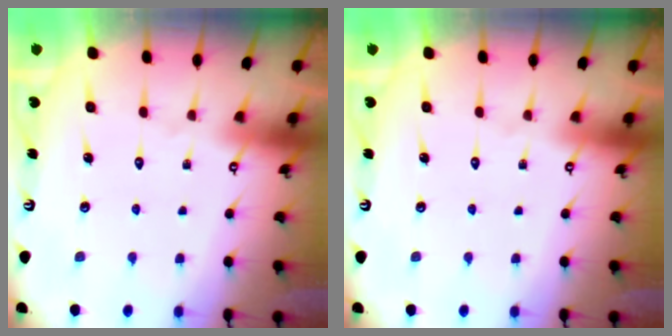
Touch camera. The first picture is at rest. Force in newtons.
{"total": 0.0}